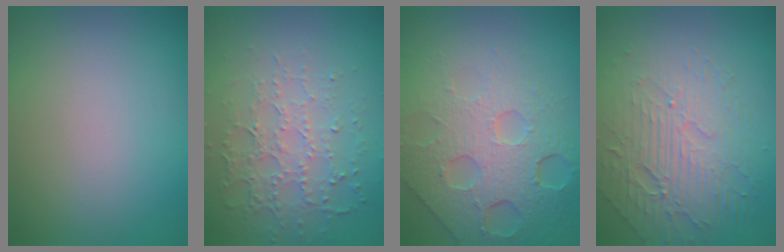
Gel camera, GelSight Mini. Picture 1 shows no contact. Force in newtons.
{"total": 3.4, "press": 3.2, "slide": 1.2}
{"total": 8.3, "press": 5.4, "slide": 6.2}
{"total": 4.5, "press": 3.9, "slide": 2.2}